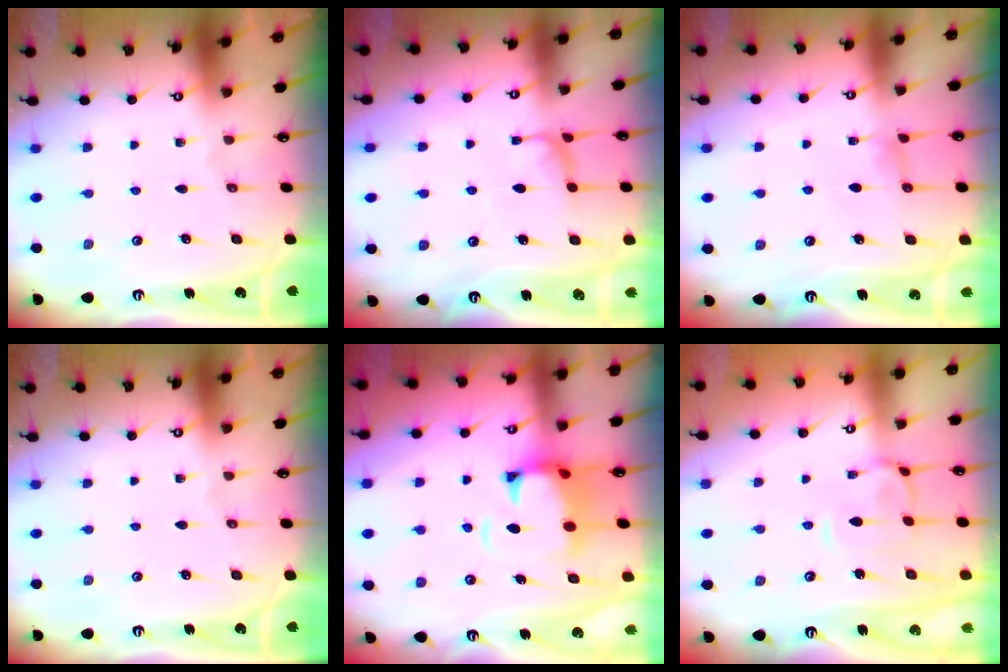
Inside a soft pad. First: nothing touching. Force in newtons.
{"total": 0.9, "press": 0.8, "slide": 0.5}
{"total": 1.0, "press": 0.8, "slide": 0.7}
{"total": 0.0}
{"total": 3.1, "press": 2.8, "slide": 1.3}
{"total": 0.8, "press": 0.4, "slide": 0.7}